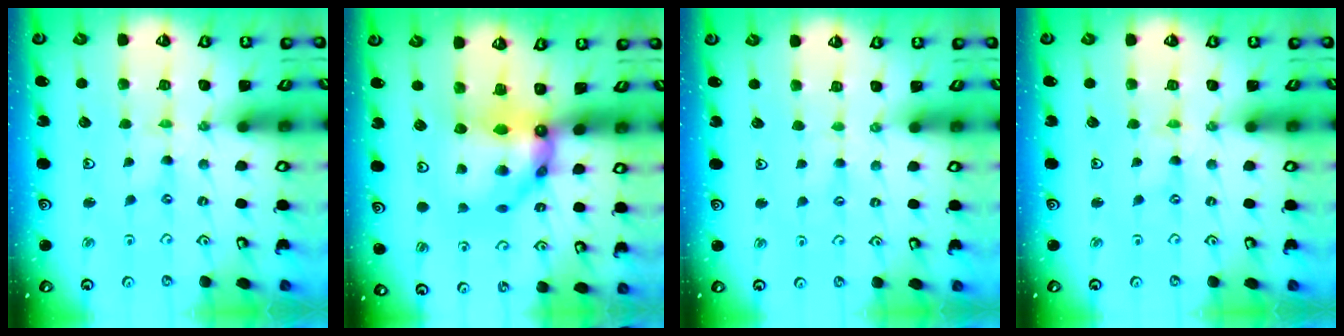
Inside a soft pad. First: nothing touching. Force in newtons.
{"total": 12.4, "press": 12.3, "slide": 1.1}
{"total": 1.5, "press": 1.5, "slide": 0.3}
{"total": 0.0}